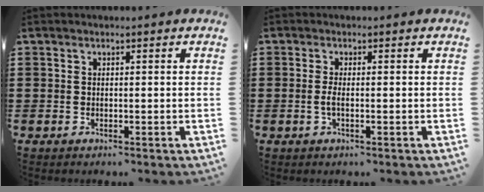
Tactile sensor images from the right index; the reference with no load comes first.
{"total": 2.0, "force": [-0.4, 0.3, 1.9], "torque": [-0.044, -0.004, -0.011]}